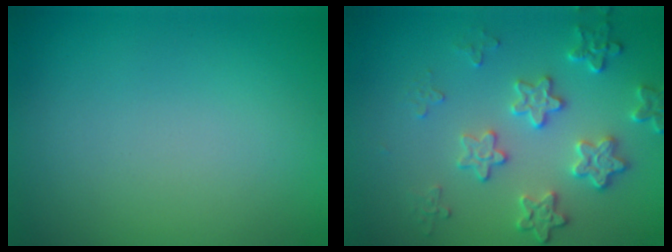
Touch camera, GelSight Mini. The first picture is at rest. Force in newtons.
{"total": 4.0, "press": 3.5, "slide": 1.9}